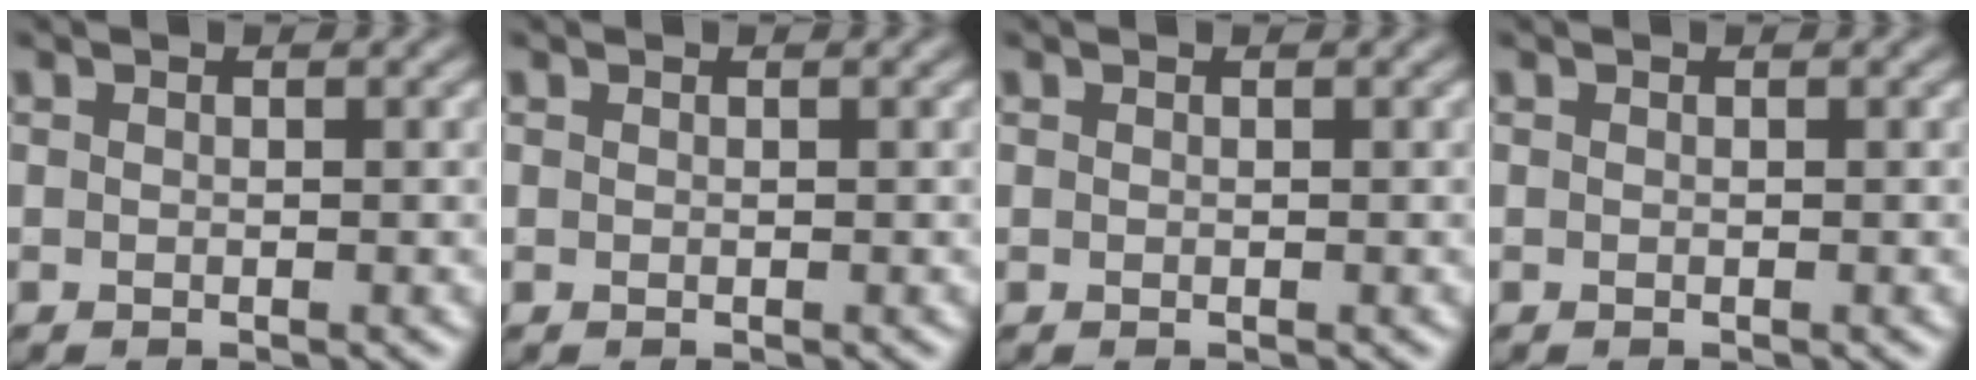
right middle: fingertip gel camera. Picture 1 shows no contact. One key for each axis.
{"total": 0.0}
{"total": 0.0}
{"total": 0.0}